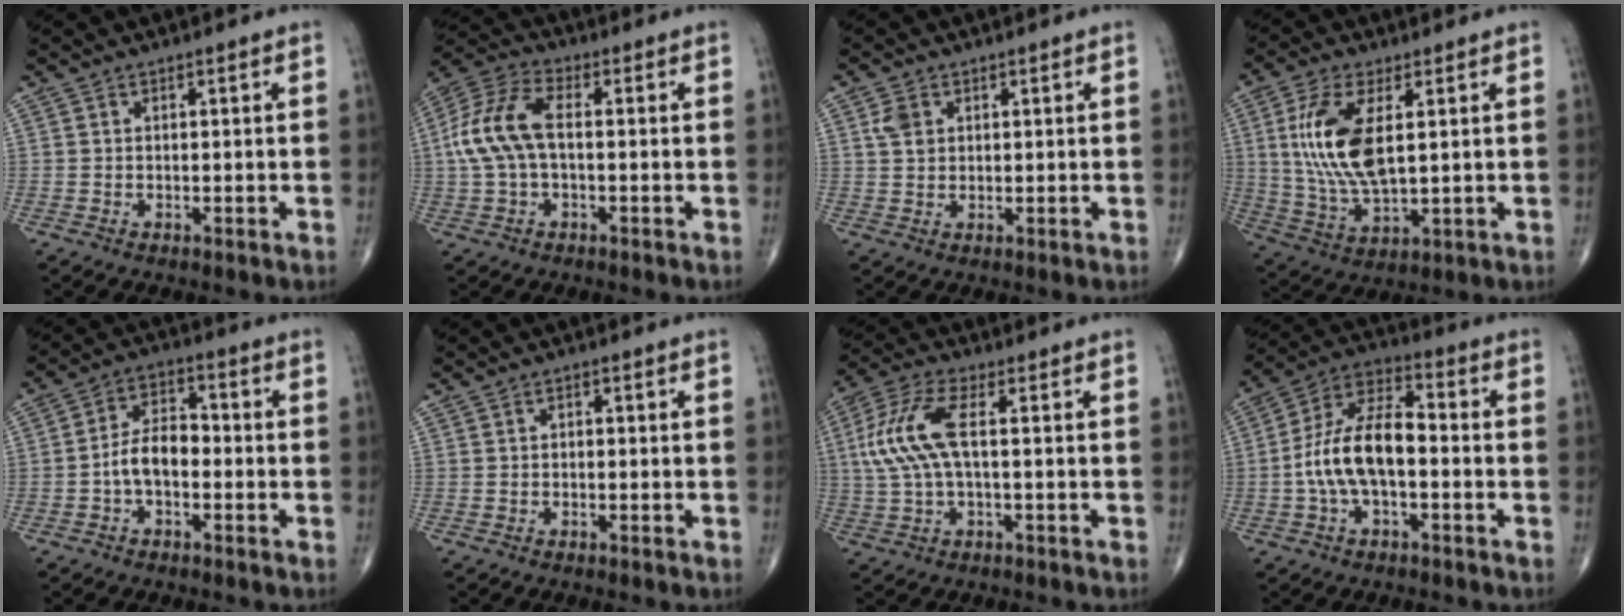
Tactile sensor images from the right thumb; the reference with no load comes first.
{"total": 11.4, "force": [0.2, 6.0, 9.7], "torque": [-0.218, 0.033, -0.002]}
{"total": 3.2, "force": [1.2, 2.3, 1.8], "torque": [-0.028, 0.001, 0.026]}
{"total": 13.9, "force": [2.9, 6.1, 12.1], "torque": [-0.256, -0.013, 0.065]}
{"total": 7.4, "force": [-1.7, 4.4, 5.7], "torque": [-0.092, 0.033, -0.041]}
{"total": 0.8, "force": [-0.1, 0.5, 0.6], "torque": [-0.005, 0.004, -0.005]}
{"total": 10.8, "force": [1.0, 4.1, 9.9], "torque": [-0.242, 0.023, 0.017]}
{"total": 13.5, "force": [-1.9, 6.6, 11.6], "torque": [-0.225, 0.046, -0.042]}